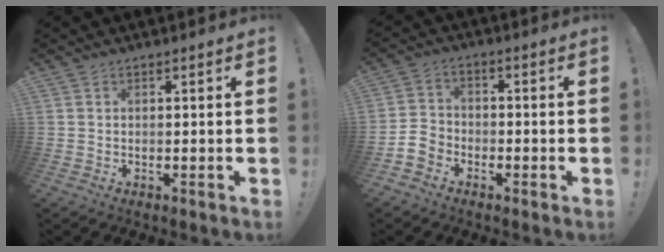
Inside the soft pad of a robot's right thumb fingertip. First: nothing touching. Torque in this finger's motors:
{"motor_torque": [0.88, -0.89, 0.67, 0.41, 0.13]}